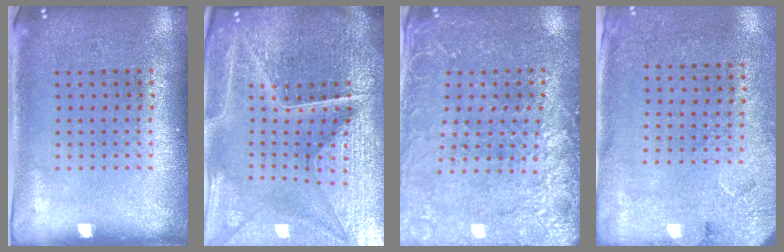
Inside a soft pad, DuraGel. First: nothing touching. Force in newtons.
{"total": 6.7, "press": 5.9, "slide": 3.1}
{"total": 2.7, "press": 2.7, "slide": 0.5}
{"total": 2.7, "press": 2.2, "slide": 1.6}